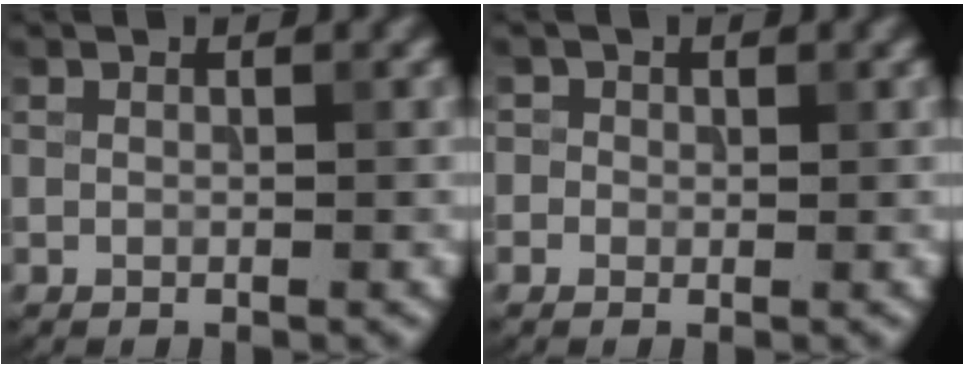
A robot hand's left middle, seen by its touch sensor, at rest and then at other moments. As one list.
[{"total": 1.3, "force": [0.3, 1.2, 0.3], "torque": [0.004, -0.001, -0.004]}]